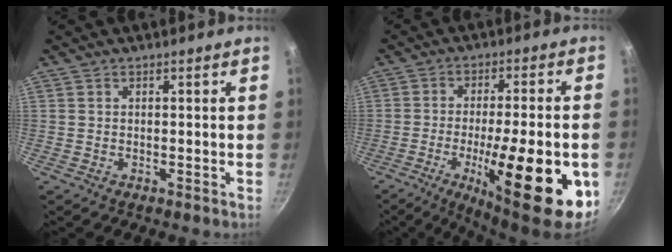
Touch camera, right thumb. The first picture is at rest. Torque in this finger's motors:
{"motor_torque": [2.57, 2.44, 2.34, -0.43, 0.62]}